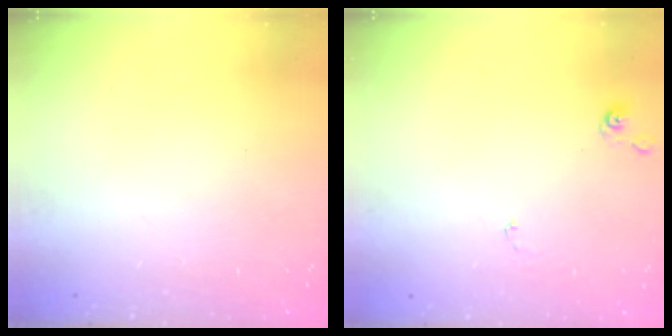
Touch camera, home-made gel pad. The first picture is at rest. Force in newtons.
{"total": 0.0}